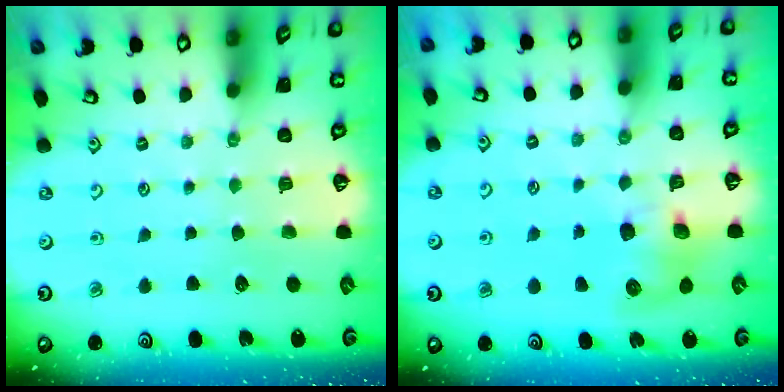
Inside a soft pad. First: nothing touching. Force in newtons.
{"total": 8.0, "press": 8.0, "slide": 1.1}